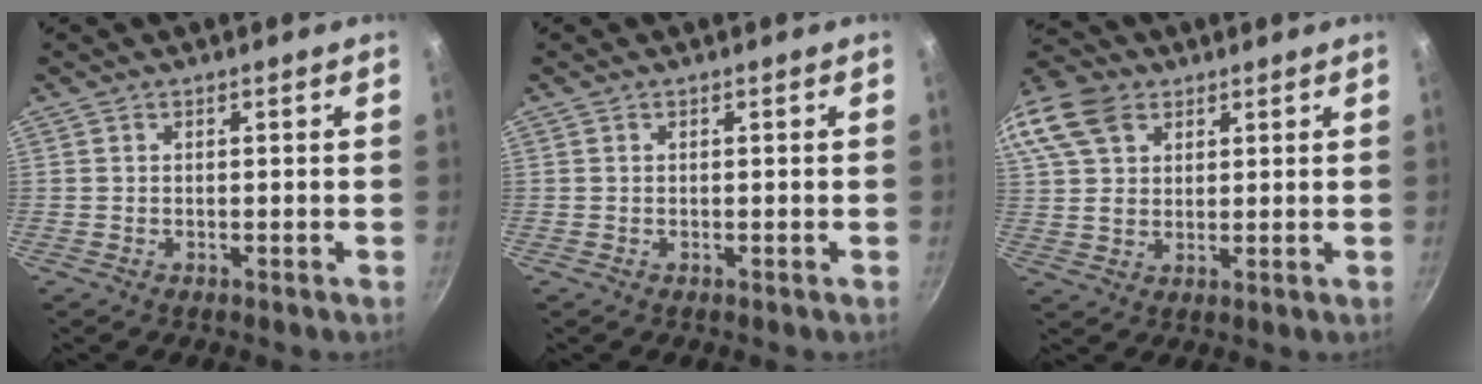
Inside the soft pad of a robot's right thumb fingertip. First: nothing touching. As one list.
[{"total": 0.0}, {"total": 17.6, "force": [8.2, 12.6, 9.1], "torque": [-0.214, 0.029, 0.151]}]